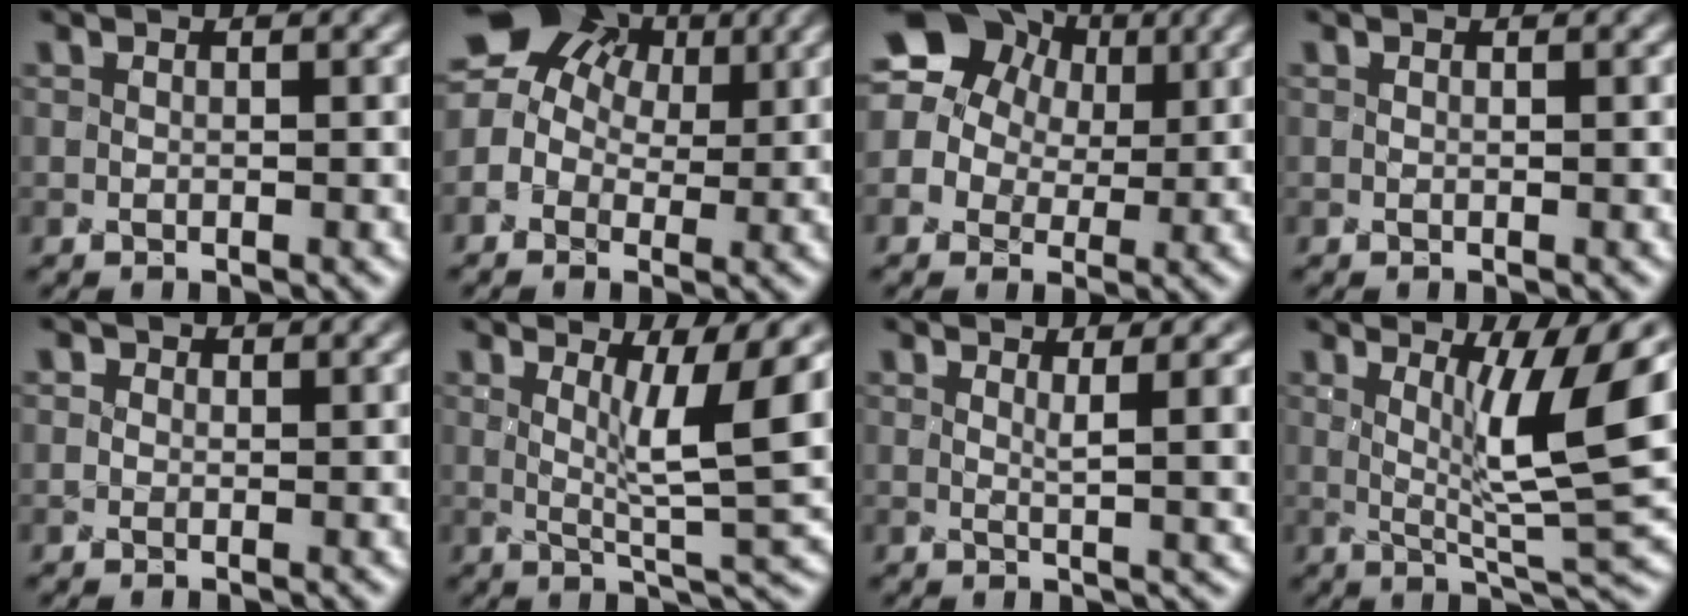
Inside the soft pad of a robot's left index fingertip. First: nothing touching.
{"total": 9.5, "force": [3.3, 7.1, 5.3], "torque": [-0.079, 0.052, 0.033]}
{"total": 12.3, "force": [5.3, 9.8, 5.1], "torque": [-0.108, 0.046, 0.096]}
{"total": 0.0}
{"total": 0.8, "force": [-0.4, 0.7, 0.0], "torque": [0.005, 0.006, -0.006]}
{"total": 6.1, "force": [1.2, 1.0, 5.9], "torque": [-0.087, -0.003, 0.030]}
{"total": 2.4, "force": [0.8, 0.4, 2.2], "torque": [-0.019, 0.001, 0.018]}
{"total": 8.5, "force": [1.3, 1.7, 8.2], "torque": [-0.123, -0.001, 0.034]}